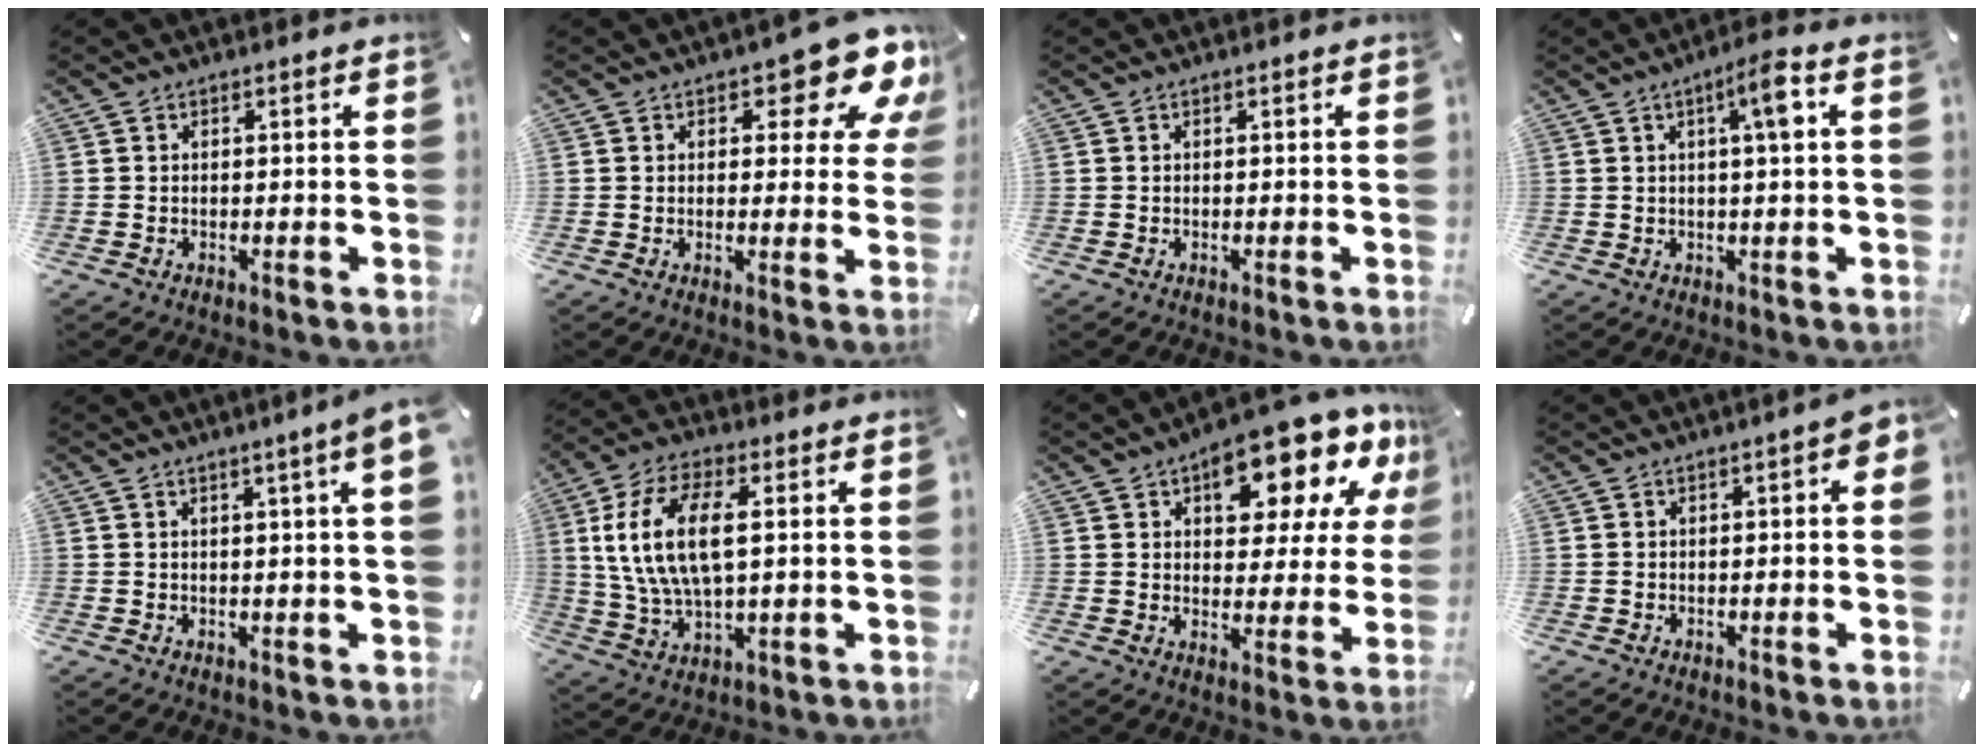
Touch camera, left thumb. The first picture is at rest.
{"total": 10.9, "force": [6.3, 4.8, 7.5], "torque": [-0.083, -0.040, 0.102]}
{"total": 0.0}
{"total": 6.5, "force": [2.0, 0.5, 6.2], "torque": [-0.107, -0.003, 0.025]}
{"total": 5.1, "force": [2.1, -0.1, 4.6], "torque": [-0.080, -0.004, 0.034]}
{"total": 14.3, "force": [3.1, 6.7, 12.3], "torque": [-0.270, 0.001, 0.053]}
{"total": 18.9, "force": [11.7, 8.5, 12.0], "torque": [-0.157, -0.078, 0.193]}
{"total": 2.8, "force": [0.4, 0.7, 2.7], "torque": [-0.040, 0.002, 0.004]}